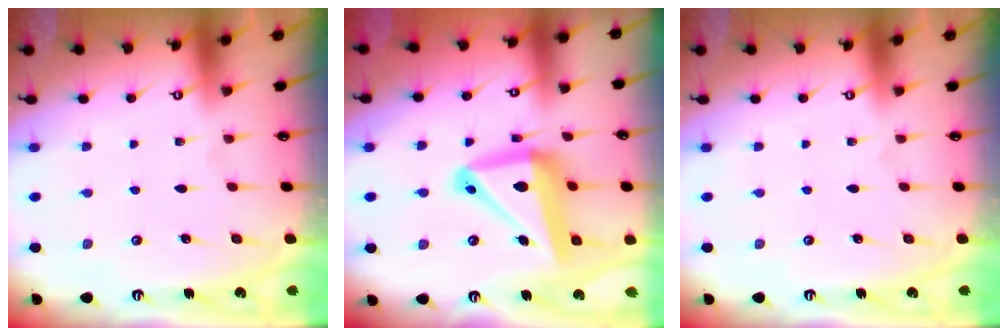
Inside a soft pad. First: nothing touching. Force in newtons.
{"total": 17.7, "press": 17.5, "slide": 2.4}
{"total": 0.0}